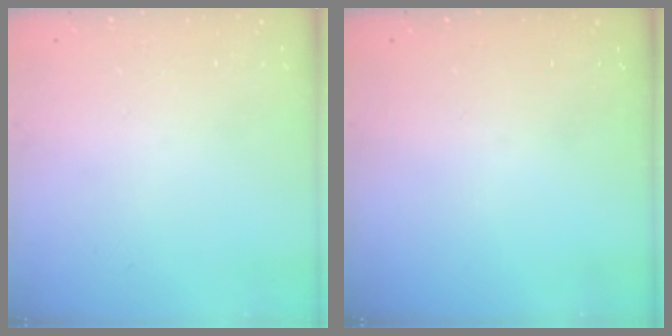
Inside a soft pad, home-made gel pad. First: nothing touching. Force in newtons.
{"total": 0.0}